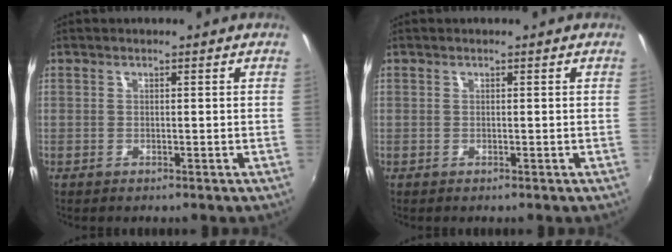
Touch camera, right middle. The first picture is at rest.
{"total": 0.0}